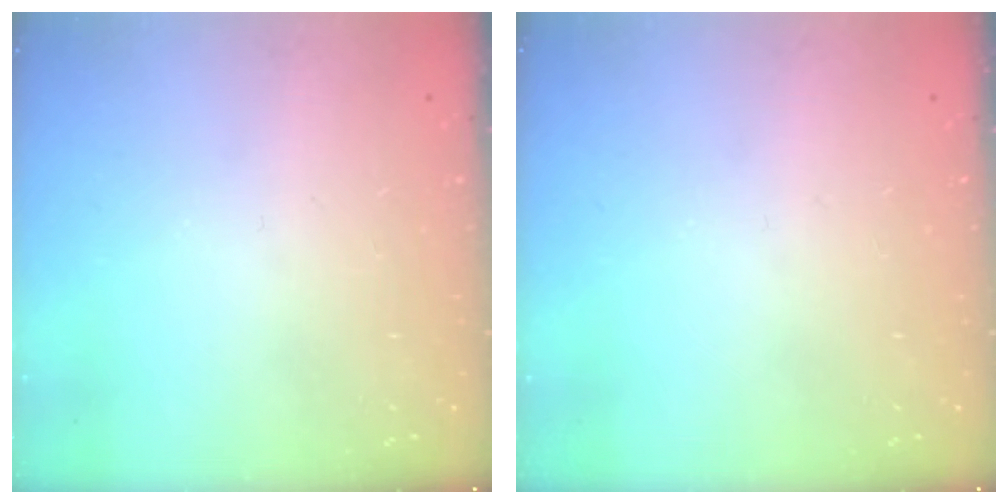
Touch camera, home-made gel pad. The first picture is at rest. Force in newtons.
{"total": 0.0}